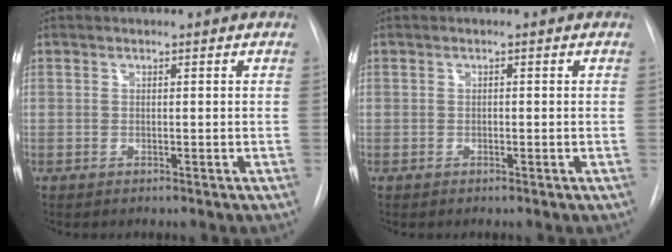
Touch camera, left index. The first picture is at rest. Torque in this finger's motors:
{"motor_torque": [-0.31, 0.37, -0.05, -0.01]}